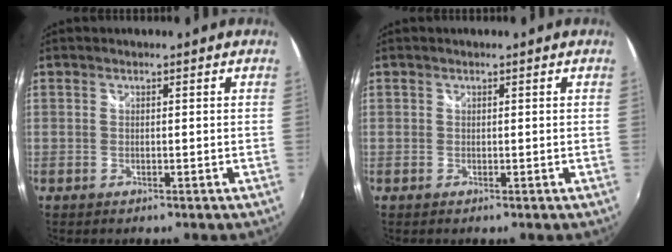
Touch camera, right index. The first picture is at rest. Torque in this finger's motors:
{"motor_torque": [-0.14, 0.15, -0.02, 0.00]}